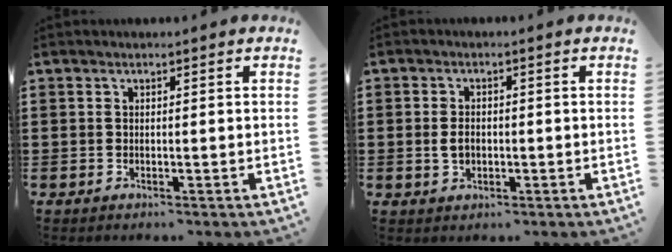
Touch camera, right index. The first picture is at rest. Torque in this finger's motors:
{"motor_torque": [2.14, 0.00, 0.02, 0.00]}